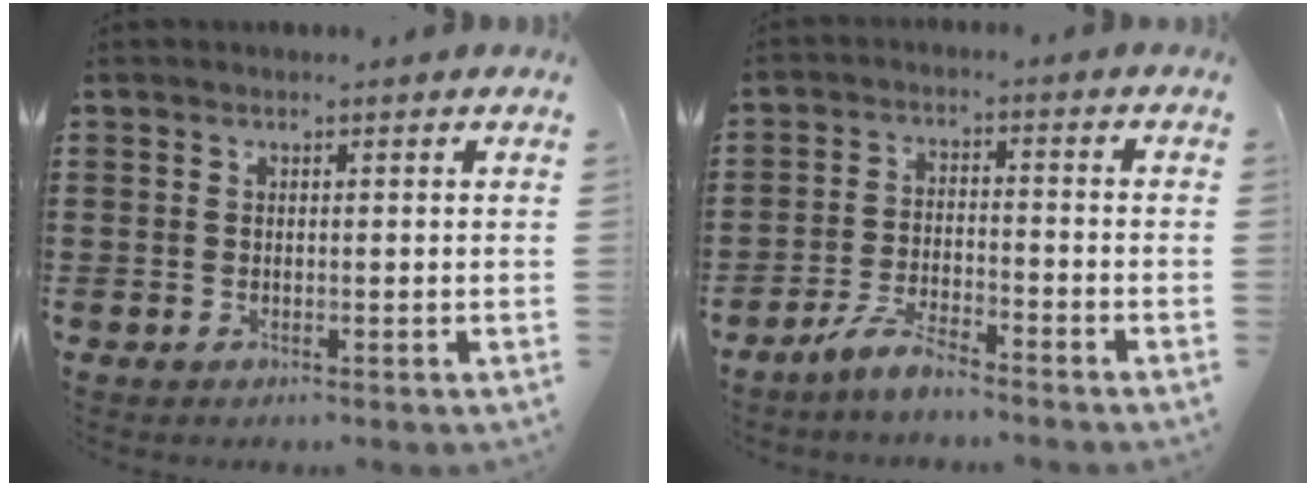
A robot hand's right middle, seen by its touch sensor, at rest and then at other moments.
{"total": 4.9, "force": [-4.3, 0.7, 2.3], "torque": [-0.057, 0.000, -0.086]}